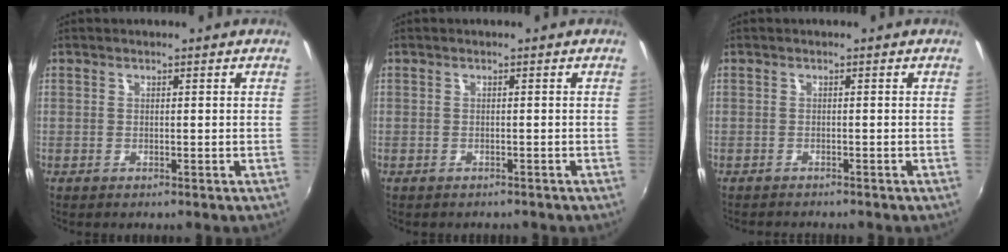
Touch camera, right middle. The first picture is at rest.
{"total": 1.4, "force": [-1.2, 0.6, 0.3], "torque": [-0.012, -0.006, -0.015]}
{"total": 2.3, "force": [-2.2, 0.2, 0.5], "torque": [-0.021, -0.015, -0.038]}